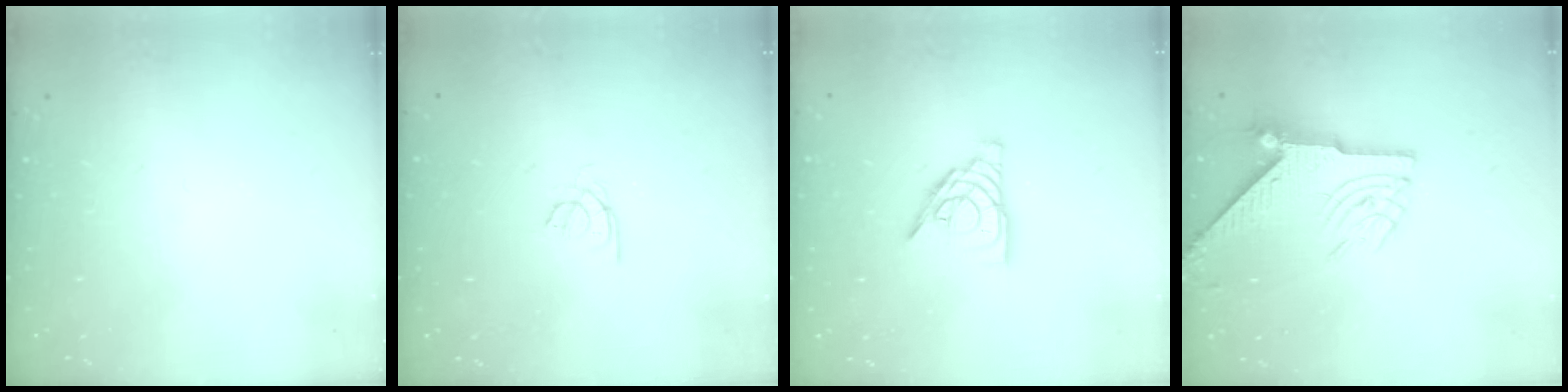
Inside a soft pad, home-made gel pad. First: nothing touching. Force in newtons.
{"total": 2.0, "press": 1.9, "slide": 0.4}
{"total": 10.4, "press": 10.4, "slide": 1.2}
{"total": 8.8, "press": 8.7, "slide": 1.3}